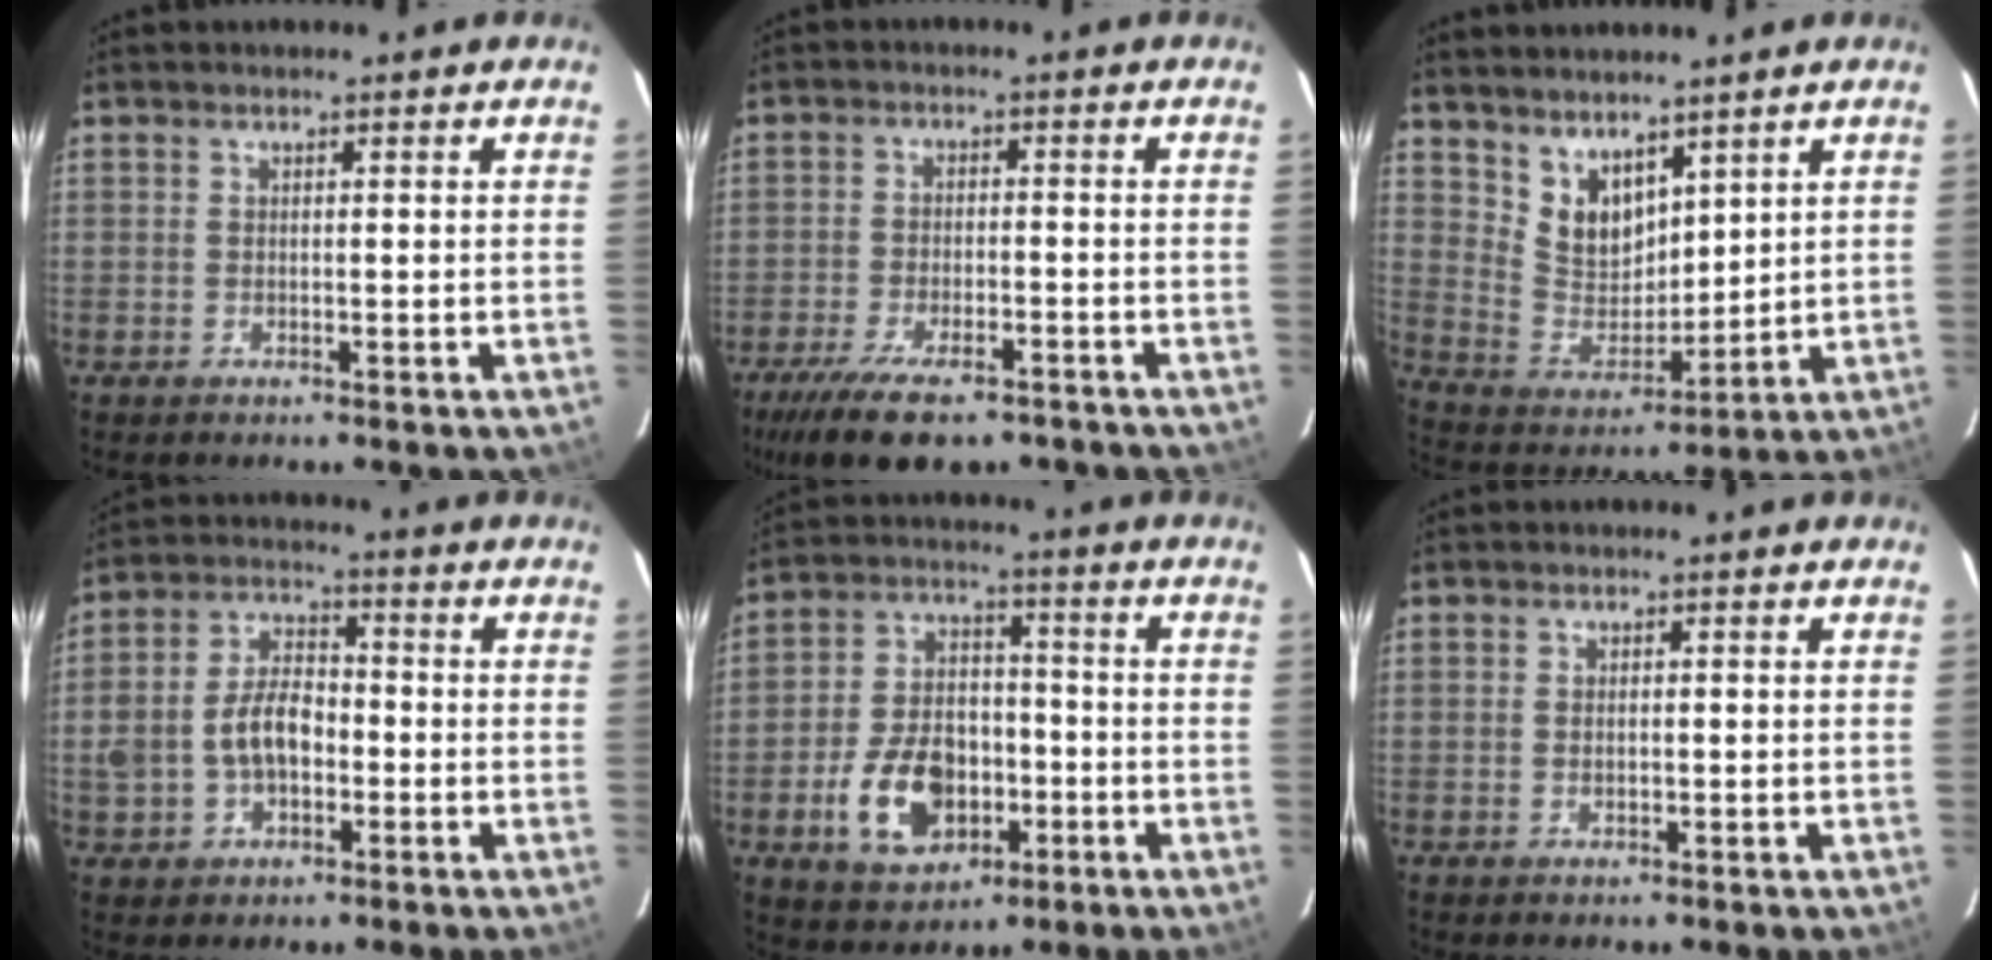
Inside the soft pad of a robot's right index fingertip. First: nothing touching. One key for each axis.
{"total": 14.1, "fx": -10.1, "fy": 5.3, "fz": 8.4, "tx": -0.184, "ty": -0.035, "tz": -0.163}
{"total": 9.2, "fx": 6.7, "fy": 5.2, "fz": 3.8, "tx": -0.068, "ty": 0.002, "tz": 0.146}
{"total": 9.3, "fx": -1.9, "fy": 6.1, "fz": 6.8, "tx": -0.140, "ty": 0.018, "tz": -0.027}
{"total": 13.5, "fx": -4.8, "fy": 8.8, "fz": 9.1, "tx": -0.193, "ty": 0.012, "tz": -0.068}
{"total": 0.6, "fx": -0.1, "fy": 0.4, "fz": 0.5, "tx": -0.008, "ty": 0.000, "tz": -0.001}